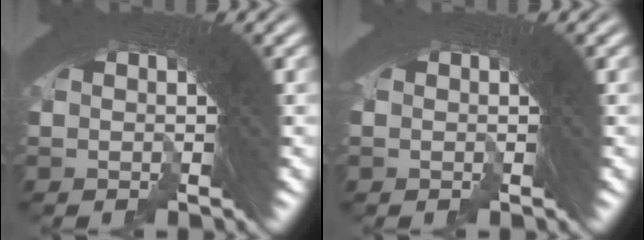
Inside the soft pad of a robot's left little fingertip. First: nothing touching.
{"total": 0.5, "force": [-0.3, -0.1, -0.4], "torque": [0.003, -0.001, -0.003]}